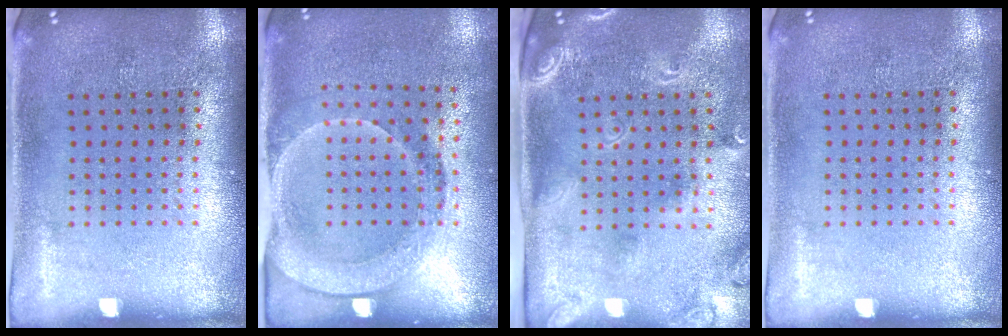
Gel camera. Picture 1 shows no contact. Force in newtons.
{"total": 1.8, "press": 1.5, "slide": 1.0}
{"total": 2.4, "press": 1.7, "slide": 1.7}
{"total": 0.0}